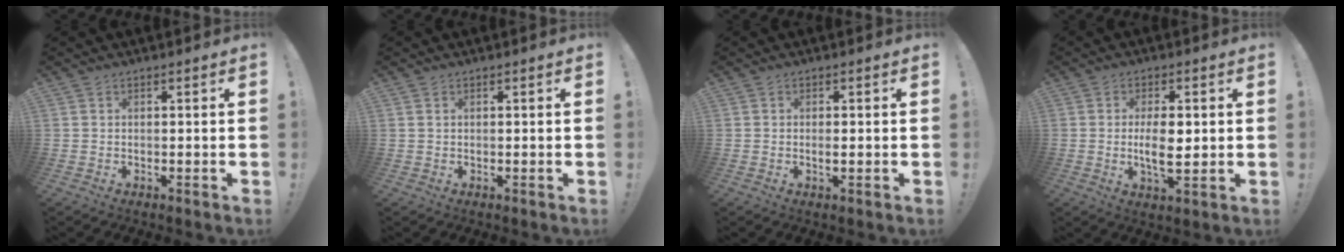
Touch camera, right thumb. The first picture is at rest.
{"total": 0.6, "force": [0.4, 0.4, 0.2], "torque": [-0.006, 0.002, 0.007]}
{"total": 1.6, "force": [-0.2, 0.3, 1.5], "torque": [-0.019, -0.004, -0.004]}
{"total": 8.1, "force": [0.1, 3.1, 7.5], "torque": [-0.129, -0.010, -0.005]}